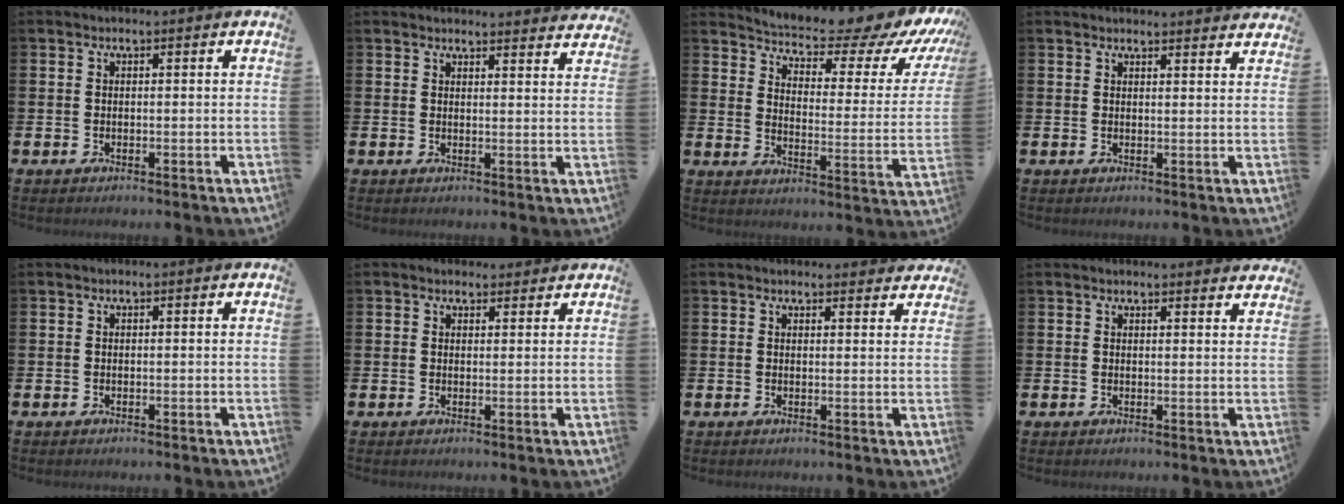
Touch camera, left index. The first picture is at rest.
{"total": 2.7, "force": [2.7, 0.0, -0.2], "torque": [0.009, -0.021, 0.047]}
{"total": 7.1, "force": [6.4, 1.7, 2.3], "torque": [-0.049, -0.064, 0.099]}
{"total": 2.2, "force": [2.2, 0.0, -0.2], "torque": [0.010, -0.017, 0.037]}
{"total": 0.0}
{"total": 1.8, "force": [1.7, 0.8, 0.0], "torque": [0.007, -0.003, 0.029]}
{"total": 2.0, "force": [1.9, 0.4, -0.1], "torque": [0.008, -0.012, 0.033]}
{"total": 1.8, "force": [1.8, 0.0, -0.1], "torque": [0.010, -0.014, 0.030]}